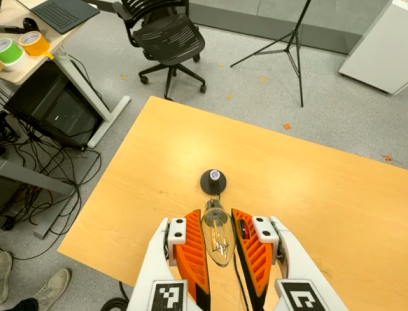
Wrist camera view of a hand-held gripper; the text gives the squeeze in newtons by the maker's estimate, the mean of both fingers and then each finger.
{"total": 10.3, "left": 9.9, "right": 10.6}